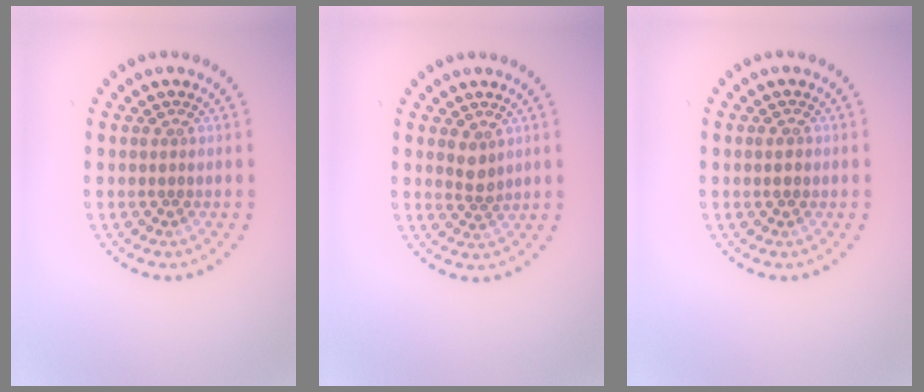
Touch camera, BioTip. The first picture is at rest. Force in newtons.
{"total": 1.7, "press": 1.5, "slide": 0.8}
{"total": 1.5, "press": 1.5, "slide": 0.1}